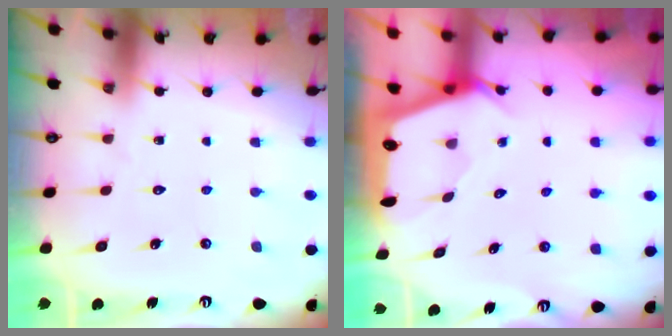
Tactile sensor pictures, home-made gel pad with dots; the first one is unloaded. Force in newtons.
{"total": 2.3, "press": 2.3, "slide": 0.3}